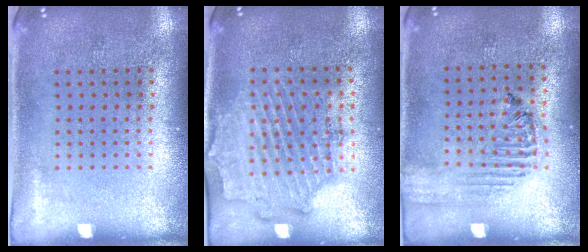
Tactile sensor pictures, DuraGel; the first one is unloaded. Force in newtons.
{"total": 1.8, "press": 1.7, "slide": 0.7}
{"total": 1.6, "press": 1.6, "slide": 0.3}